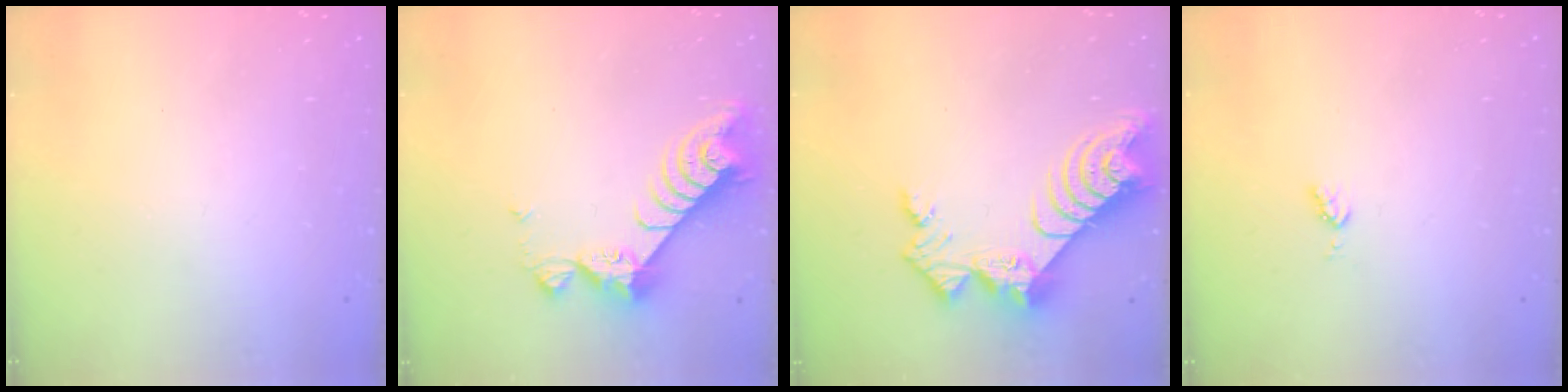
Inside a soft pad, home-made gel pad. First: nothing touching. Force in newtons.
{"total": 9.1, "press": 9.1, "slide": 0.6}
{"total": 12.5, "press": 12.5, "slide": 1.2}
{"total": 3.6, "press": 3.5, "slide": 0.4}